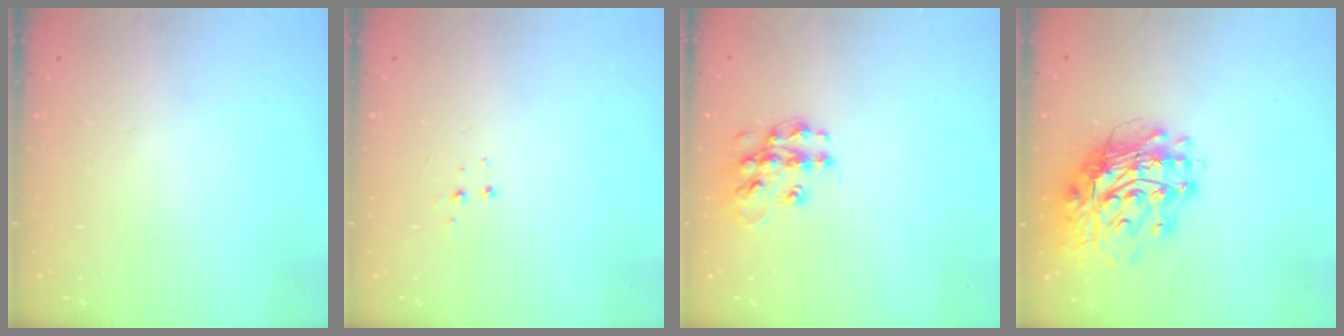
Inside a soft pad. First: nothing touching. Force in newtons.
{"total": 5.2, "press": 5.2, "slide": 0.3}
{"total": 12.6, "press": 12.6, "slide": 0.8}
{"total": 16.0, "press": 15.9, "slide": 2.1}